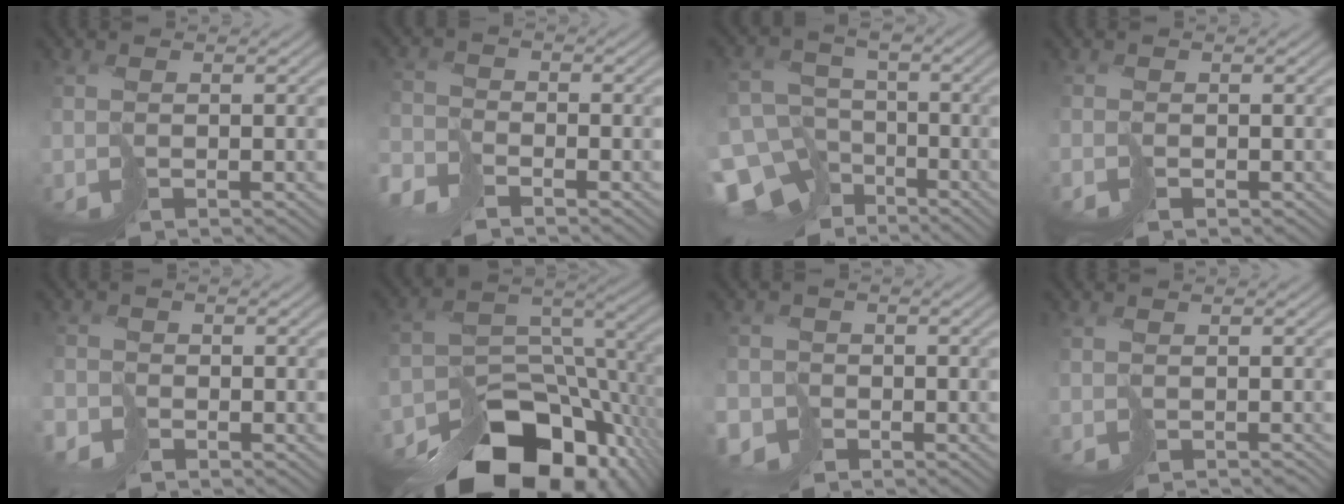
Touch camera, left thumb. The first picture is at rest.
{"total": 4.2, "force": [-4.1, 0.9, 0.4], "torque": [0.005, -0.003, -0.095]}
{"total": 11.9, "force": [-8.2, 7.9, 3.7], "torque": [-0.100, -0.029, -0.133]}
{"total": 1.1, "force": [-0.8, 0.0, -0.7], "torque": [0.022, -0.003, -0.019]}
{"total": 2.5, "force": [-2.3, 0.6, -0.8], "torque": [0.033, -0.001, -0.051]}
{"total": 15.2, "force": [-10.8, 7.2, 7.9], "torque": [-0.130, -0.033, -0.158]}
{"total": 3.1, "force": [-2.7, 1.5, -0.4], "torque": [0.025, 0.000, -0.057]}
{"total": 1.3, "force": [-1.2, 0.5, 0.3], "torque": [0.003, -0.008, -0.020]}